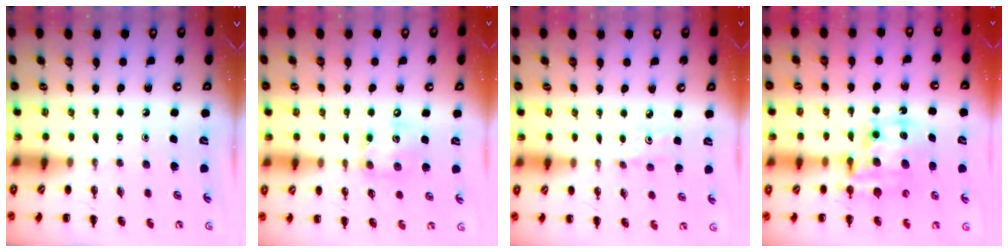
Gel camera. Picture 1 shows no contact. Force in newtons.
{"total": 9.6, "press": 9.5, "slide": 1.2}
{"total": 3.2, "press": 3.0, "slide": 1.0}
{"total": 12.0, "press": 11.7, "slide": 2.7}